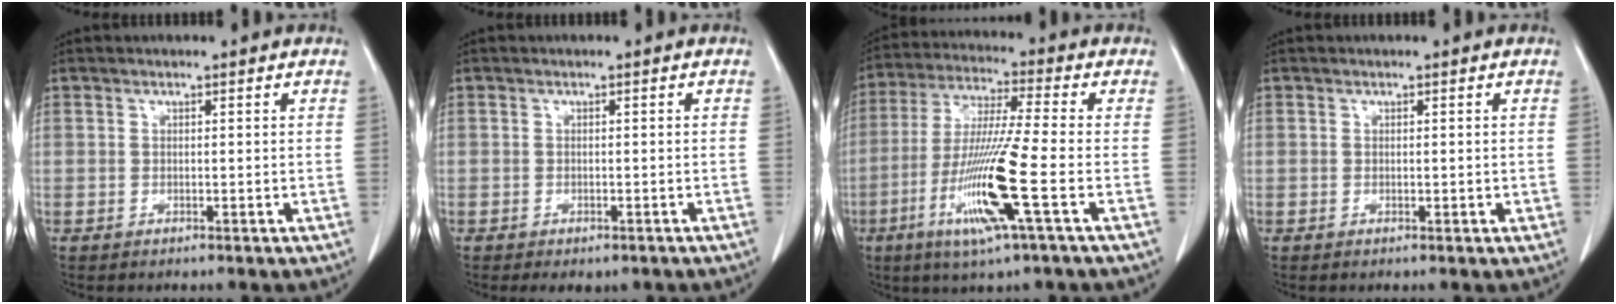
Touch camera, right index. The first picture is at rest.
{"total": 2.5, "force": [-1.7, 1.5, 1.0], "torque": [-0.016, -0.003, -0.015]}
{"total": 13.8, "force": [-4.7, -0.7, 13.0], "torque": [-0.265, -0.023, -0.095]}
{"total": 0.6, "force": [0.0, 0.5, 0.3], "torque": [0.001, 0.002, 0.000]}